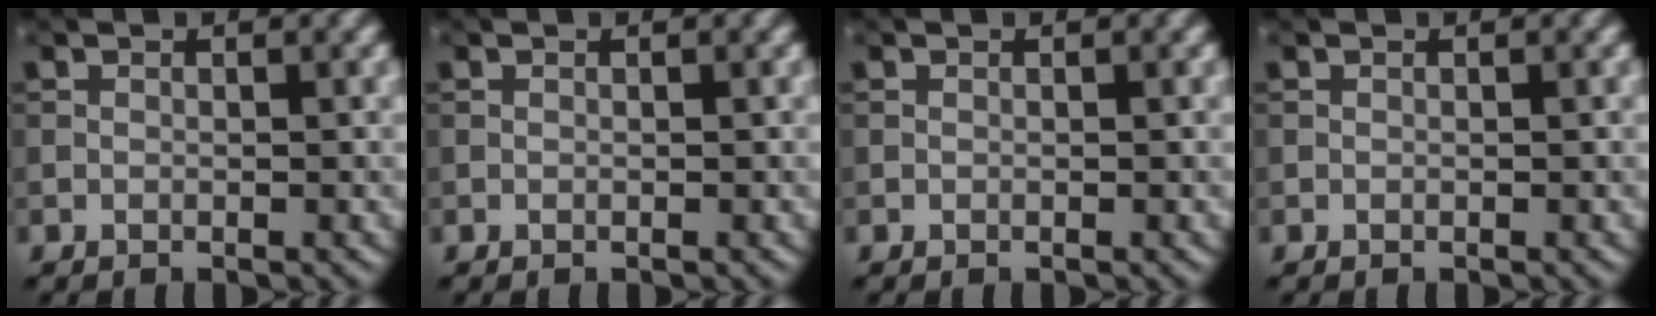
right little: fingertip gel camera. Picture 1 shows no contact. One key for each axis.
{"total": 0.0}
{"total": 0.0}
{"total": 0.0}